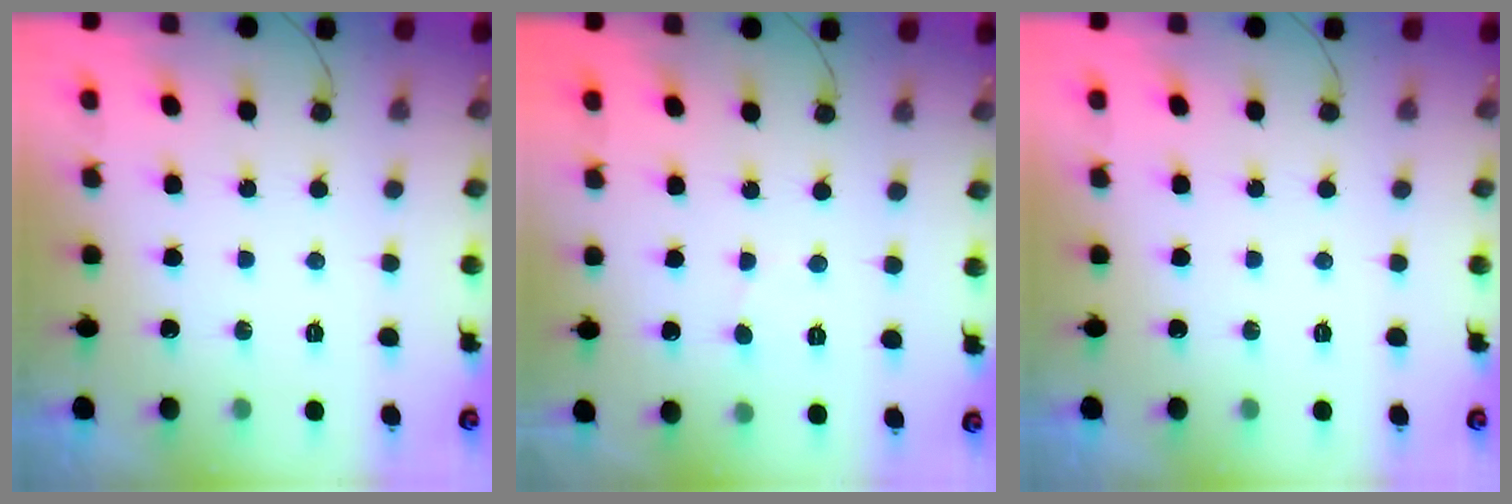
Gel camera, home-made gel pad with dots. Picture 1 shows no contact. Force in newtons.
{"total": 2.1, "press": 2.1, "slide": 0.2}
{"total": 0.0}